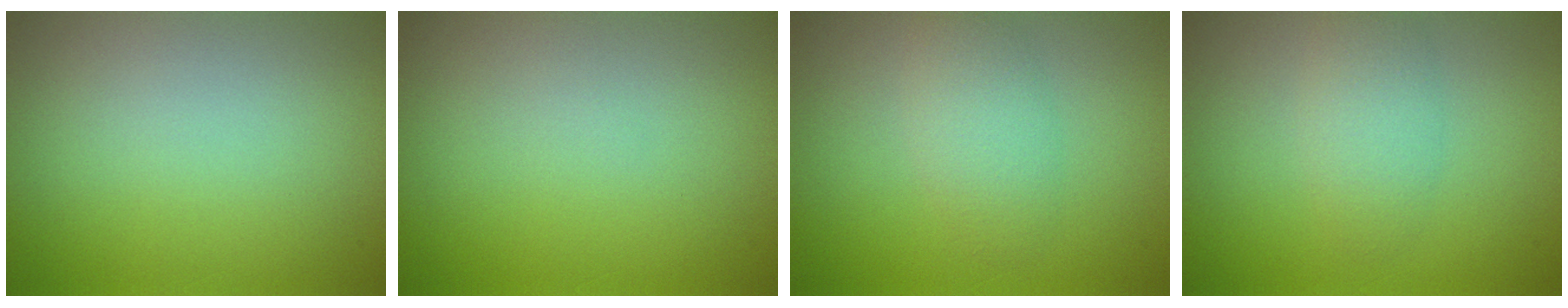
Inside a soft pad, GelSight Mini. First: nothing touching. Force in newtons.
{"total": 0.0}
{"total": 2.7, "press": 2.7, "slide": 0.1}
{"total": 2.4, "press": 2.4, "slide": 0.1}